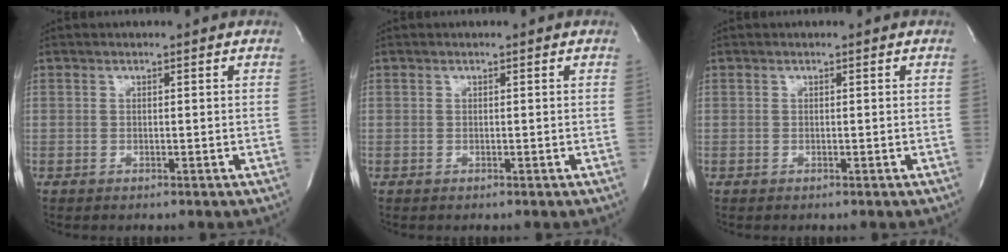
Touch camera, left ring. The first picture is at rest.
{"total": 0.0}
{"total": 0.0}